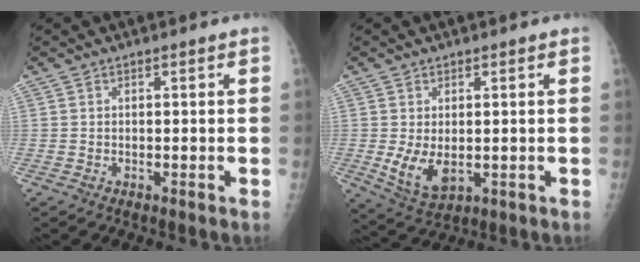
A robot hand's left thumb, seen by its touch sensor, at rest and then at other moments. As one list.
[{"total": 6.4, "force": [-0.5, 3.9, 5.0], "torque": [-0.084, -0.019, 0.005]}]